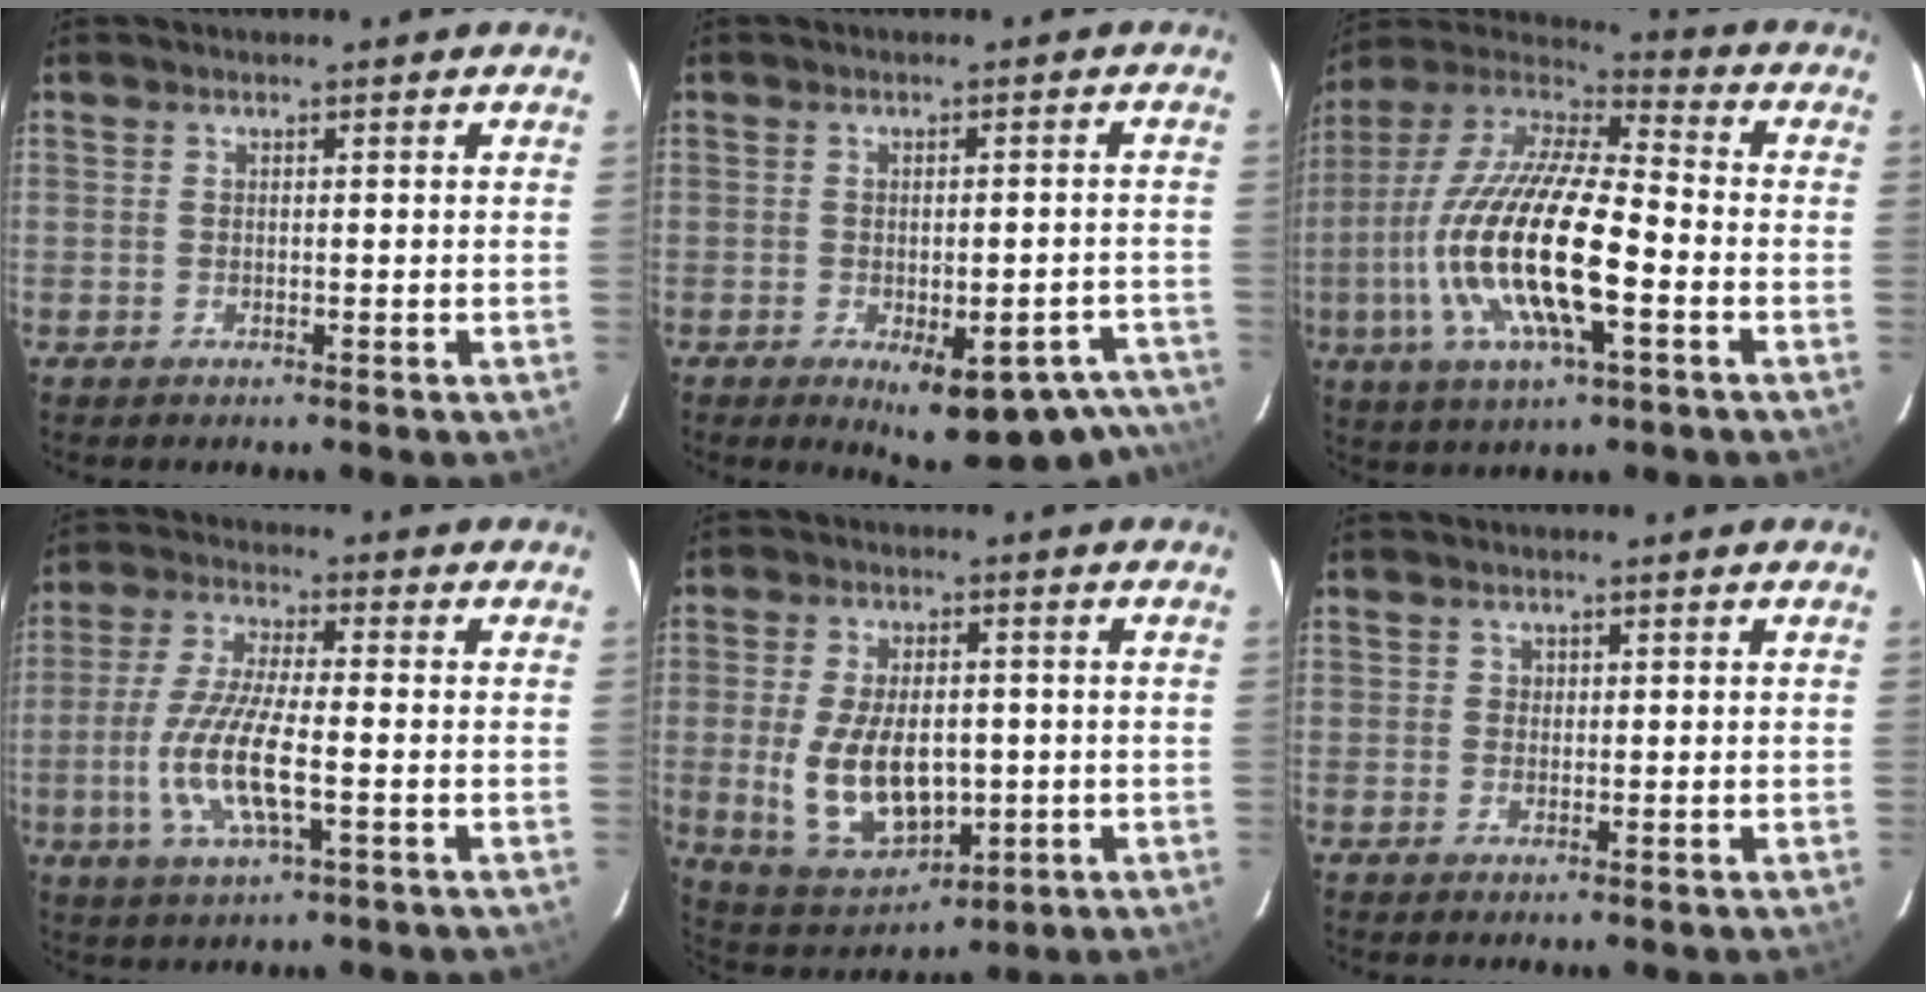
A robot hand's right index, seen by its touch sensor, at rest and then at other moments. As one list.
[{"total": 15.7, "force": [-11.4, 6.0, 9.0], "torque": [-0.102, 0.003, -0.122]}, {"total": 22.4, "force": [-5.6, 6.8, 20.6], "torque": [-0.410, -0.024, -0.110]}, {"total": 11.9, "force": [-2.9, 2.9, 11.1], "torque": [-0.232, -0.010, -0.056]}, {"total": 13.8, "force": [-1.5, 8.2, 11.0], "torque": [-0.229, -0.014, -0.003]}, {"total": 0.7, "force": [0.1, 0.6, 0.0], "torque": [0.003, 0.002, 0.000]}]